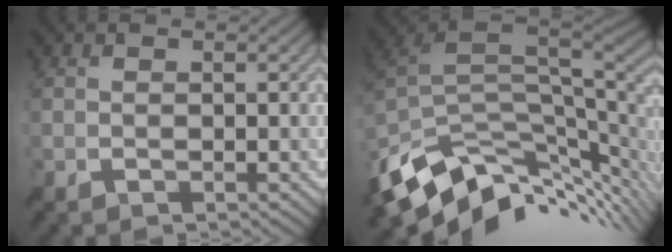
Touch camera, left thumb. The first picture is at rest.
{"total": 12.1, "force": [-4.0, 6.5, 9.4], "torque": [-0.199, -0.031, -0.059]}